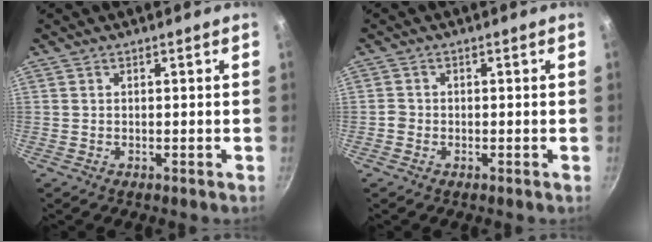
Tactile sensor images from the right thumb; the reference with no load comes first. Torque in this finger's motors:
{"motor_torque": [0.49, -0.25, 0.62, 0.11, 0.10]}